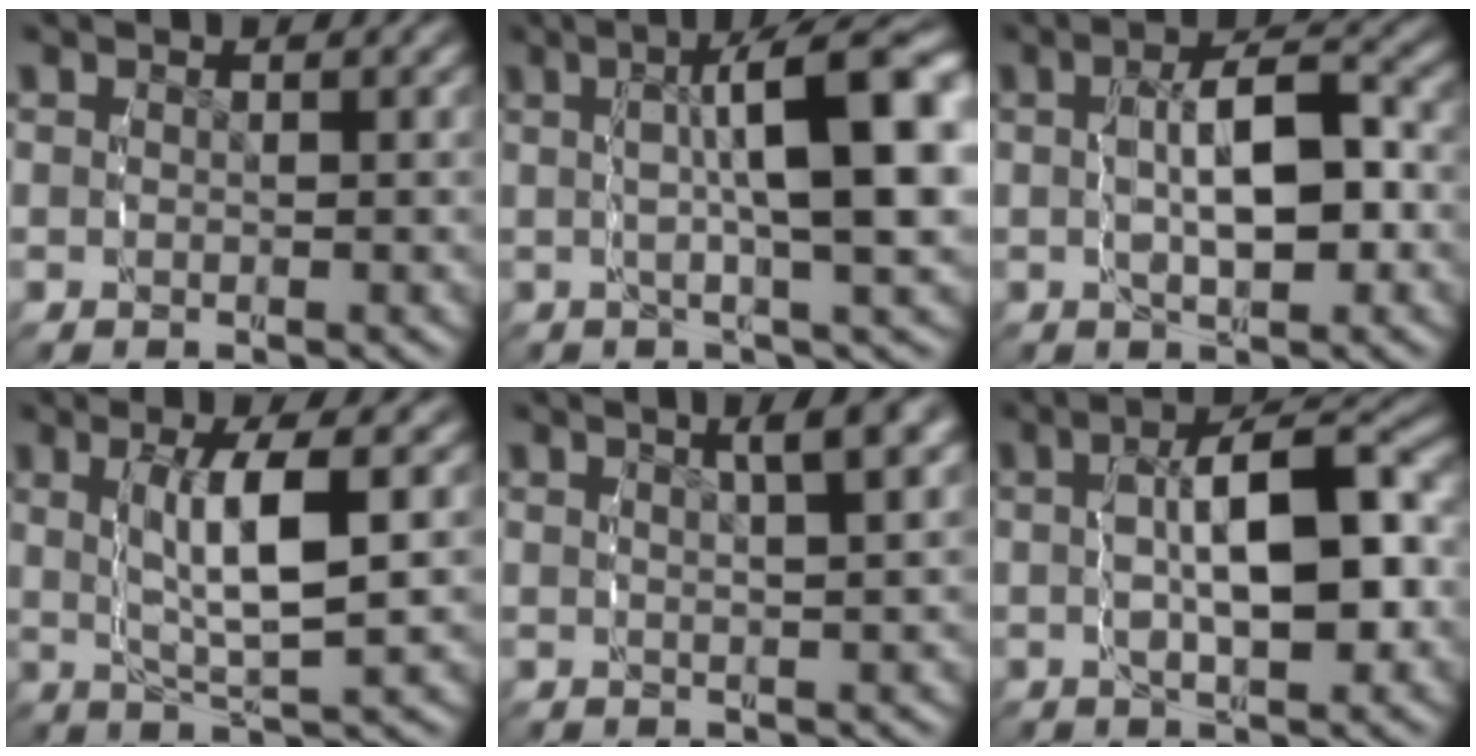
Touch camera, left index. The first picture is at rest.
{"total": 9.6, "force": [1.2, 2.9, 9.1], "torque": [-0.130, 0.020, 0.017]}
{"total": 5.6, "force": [-0.5, 2.4, 5.1], "torque": [-0.091, 0.006, -0.008]}
{"total": 5.4, "force": [0.2, 1.5, 5.2], "torque": [-0.103, -0.001, 0.007]}
{"total": 3.4, "force": [1.8, 0.4, 2.9], "torque": [-0.039, 0.011, 0.028]}
{"total": 7.9, "force": [-0.4, 3.1, 7.2], "torque": [-0.117, 0.011, -0.006]}